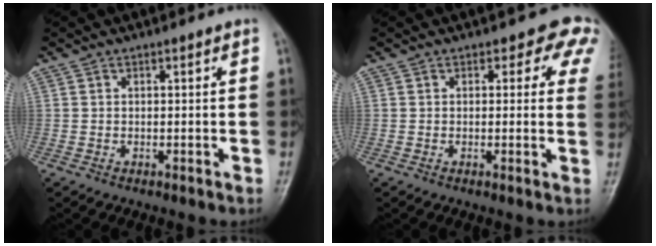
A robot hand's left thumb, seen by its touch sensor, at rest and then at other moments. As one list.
[{"total": 5.6, "force": [3.2, 3.3, 3.3], "torque": [0.001, -0.011, 0.015]}]